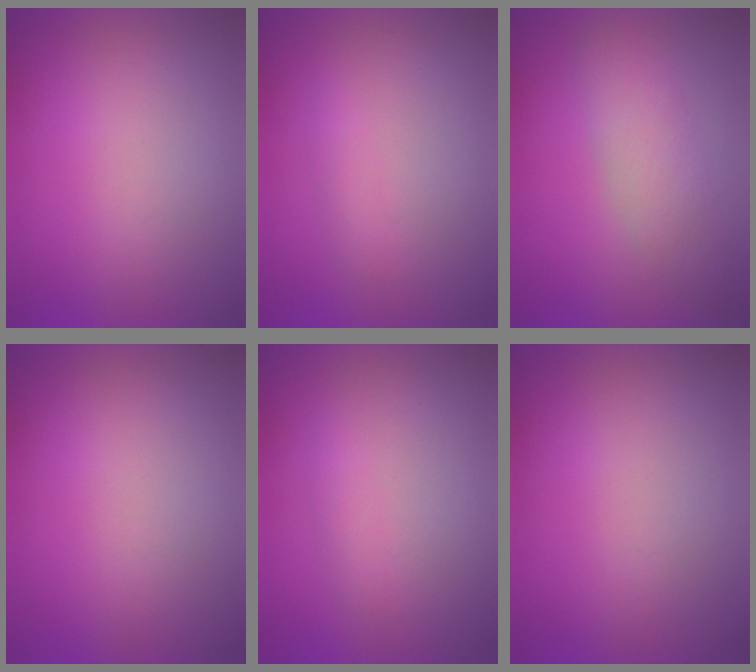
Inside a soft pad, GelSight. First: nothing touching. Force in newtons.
{"total": 1.3}
{"total": 2.8}
{"total": 0.0}
{"total": 1.2}
{"total": 0.0}